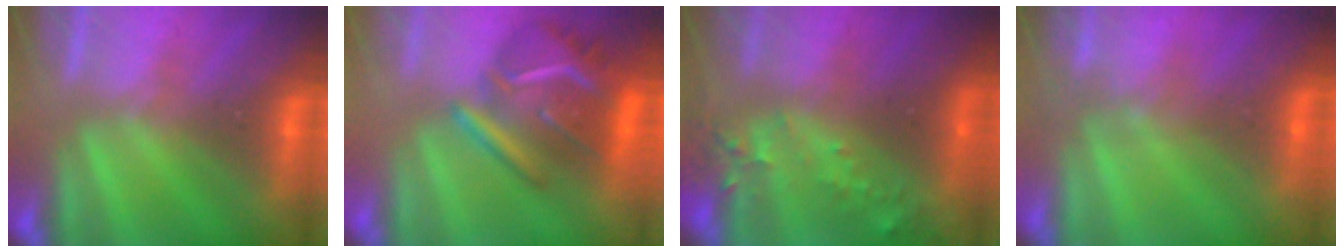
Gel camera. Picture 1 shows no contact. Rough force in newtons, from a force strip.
{"total": 7.8}
{"total": 6.7}
{"total": 7.9}